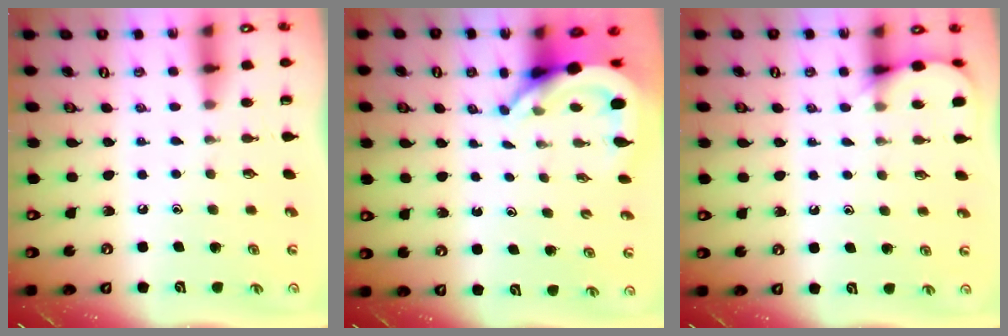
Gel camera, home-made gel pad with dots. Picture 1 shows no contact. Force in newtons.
{"total": 6.4, "press": 6.4, "slide": 0.5}
{"total": 5.5, "press": 5.5, "slide": 0.4}